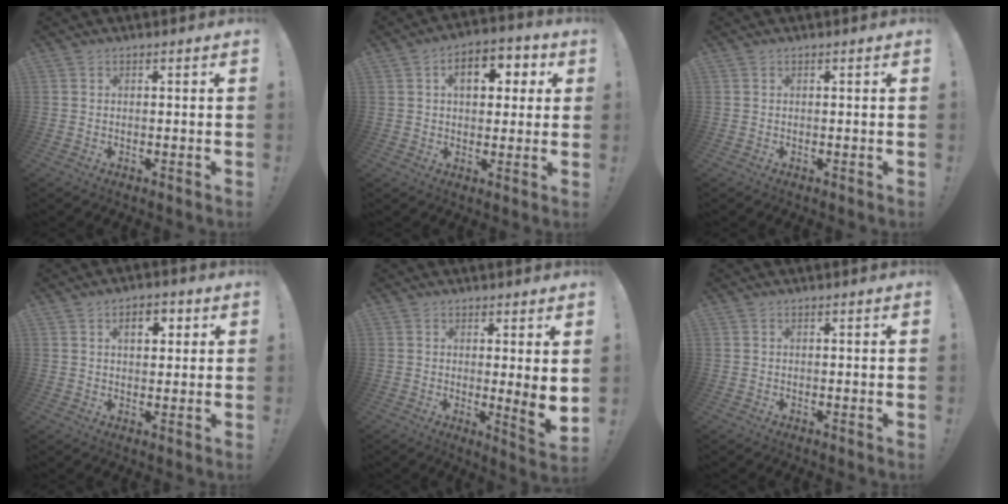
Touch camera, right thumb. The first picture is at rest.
{"total": 9.5, "force": [2.3, 6.3, 6.7], "torque": [-0.090, 0.007, 0.034]}
{"total": 0.0}
{"total": 5.4, "force": [1.9, 3.3, 3.8], "torque": [-0.043, -0.003, 0.025]}
{"total": 6.2, "force": [0.8, 0.0, 6.2], "torque": [-0.080, -0.027, 0.015]}
{"total": 0.0}